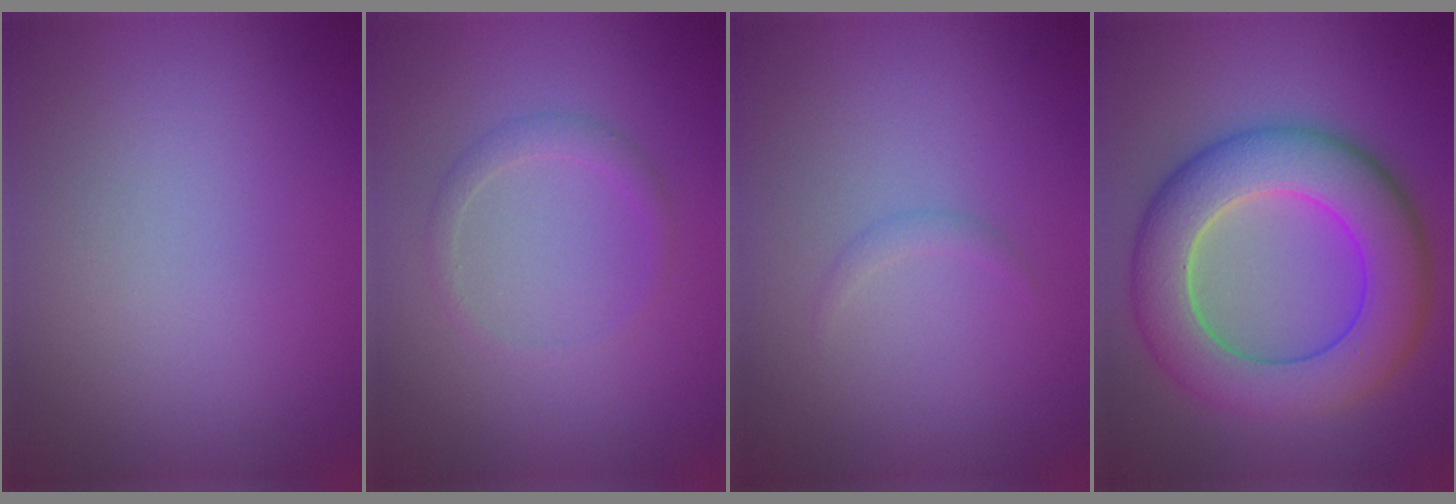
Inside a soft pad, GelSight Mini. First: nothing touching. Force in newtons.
{"total": 1.4, "press": 1.4, "slide": 0.1}
{"total": 0.8, "press": 0.8, "slide": 0.0}
{"total": 9.7, "press": 9.7, "slide": 0.3}